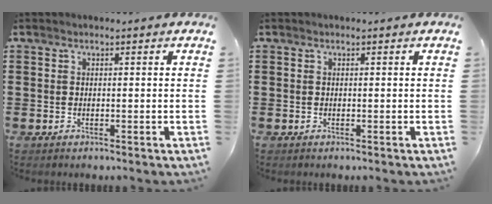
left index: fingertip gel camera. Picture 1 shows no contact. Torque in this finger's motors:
{"motor_torque": [-0.01, 0.00, 0.00, 0.00]}